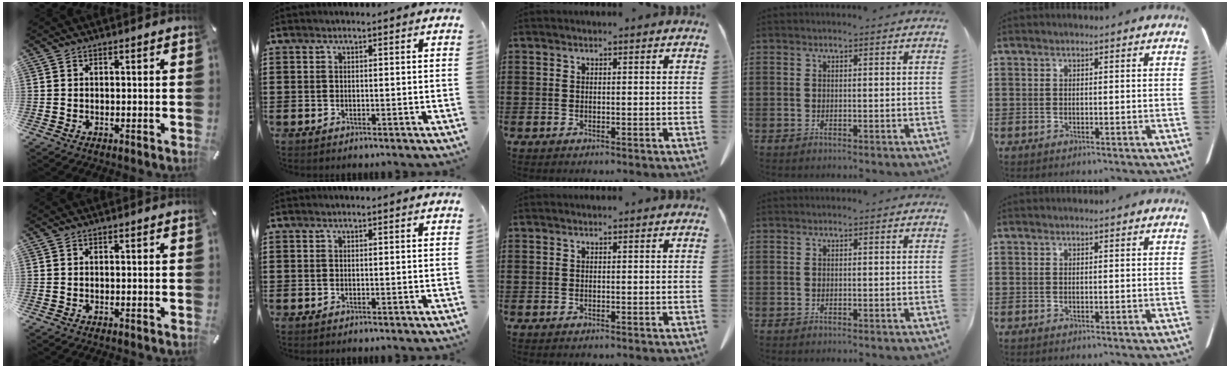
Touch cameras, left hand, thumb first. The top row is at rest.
{}